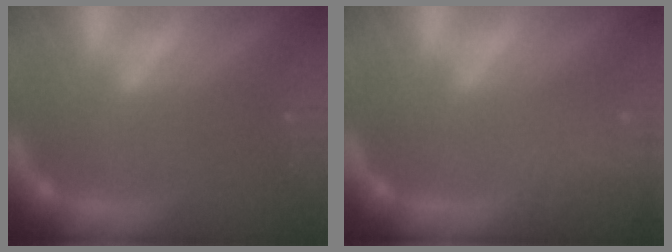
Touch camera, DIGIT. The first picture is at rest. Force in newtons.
{"total": 8.0}